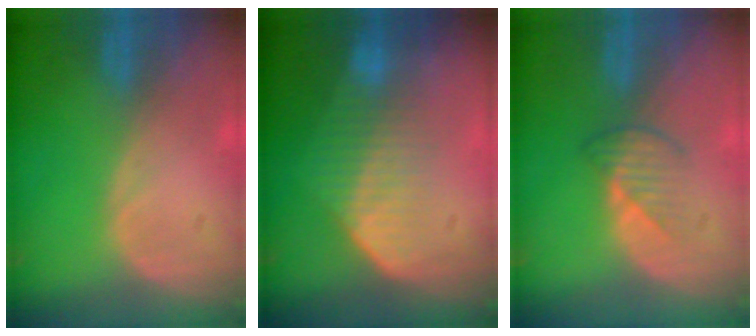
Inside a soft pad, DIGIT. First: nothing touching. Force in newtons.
{"total": 7.5, "press": 6.4, "slide": 3.9}
{"total": 3.0, "press": 2.9, "slide": 0.7}